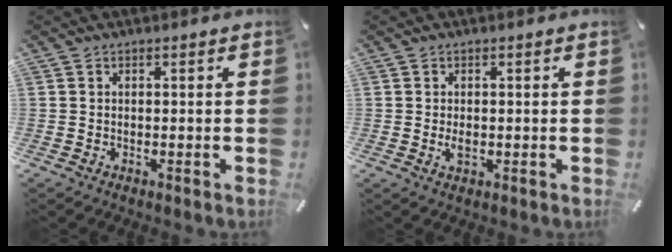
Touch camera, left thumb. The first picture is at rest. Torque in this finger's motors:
{"motor_torque": [0.48, 0.82, 0.03, 0.08, -0.01]}